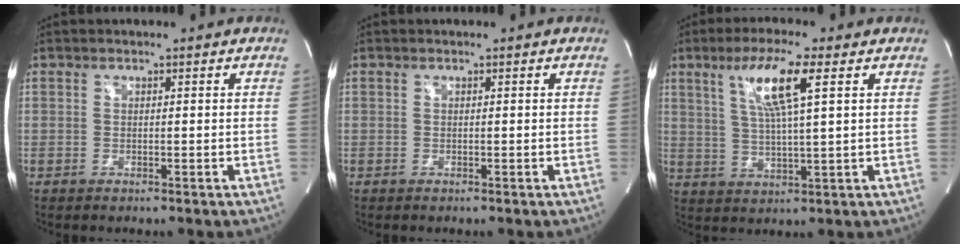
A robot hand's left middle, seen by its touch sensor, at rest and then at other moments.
{"total": 0.0}
{"total": 9.1, "force": [3.8, 0.2, 8.2], "torque": [-0.158, 0.006, 0.073]}